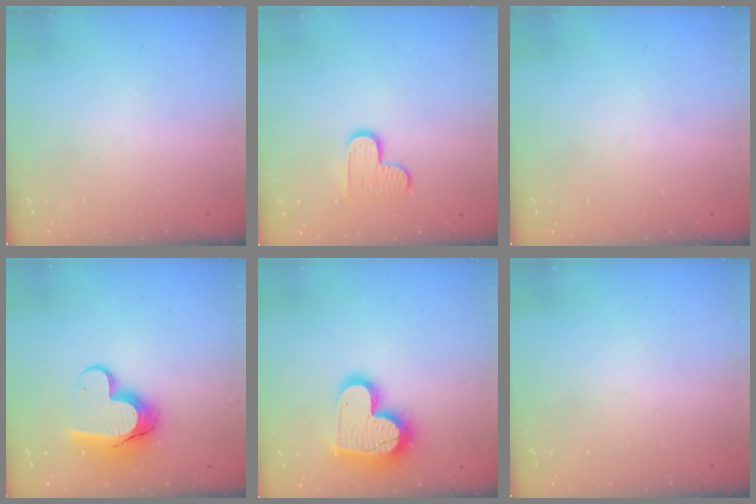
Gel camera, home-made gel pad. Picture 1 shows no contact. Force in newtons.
{"total": 8.2, "press": 8.1, "slide": 0.2}
{"total": 0.0}
{"total": 11.8, "press": 11.8, "slide": 1.0}
{"total": 17.4, "press": 17.3, "slide": 1.3}
{"total": 0.0}